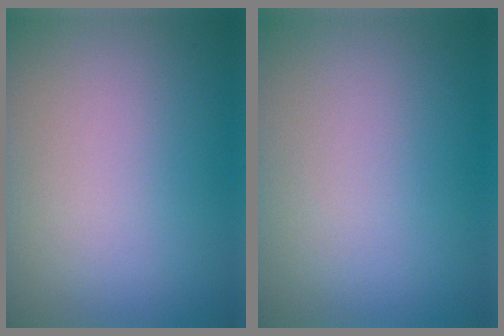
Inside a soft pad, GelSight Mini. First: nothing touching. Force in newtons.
{"total": 0.0}